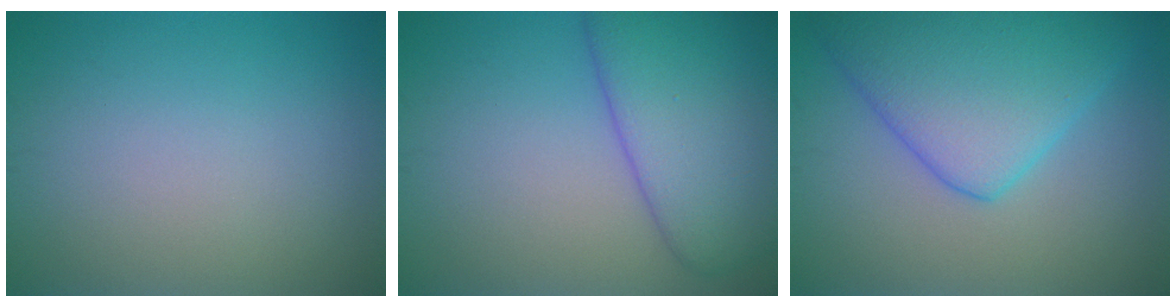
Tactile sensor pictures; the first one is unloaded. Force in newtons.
{"total": 8.2, "press": 8.2, "slide": 0.4}
{"total": 8.4, "press": 8.4, "slide": 0.4}